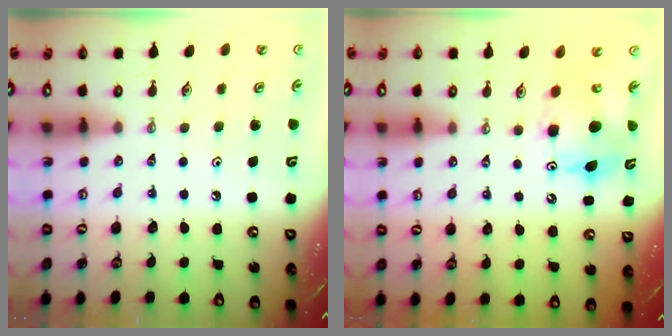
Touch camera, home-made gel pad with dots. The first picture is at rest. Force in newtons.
{"total": 8.8, "press": 8.8, "slide": 0.3}